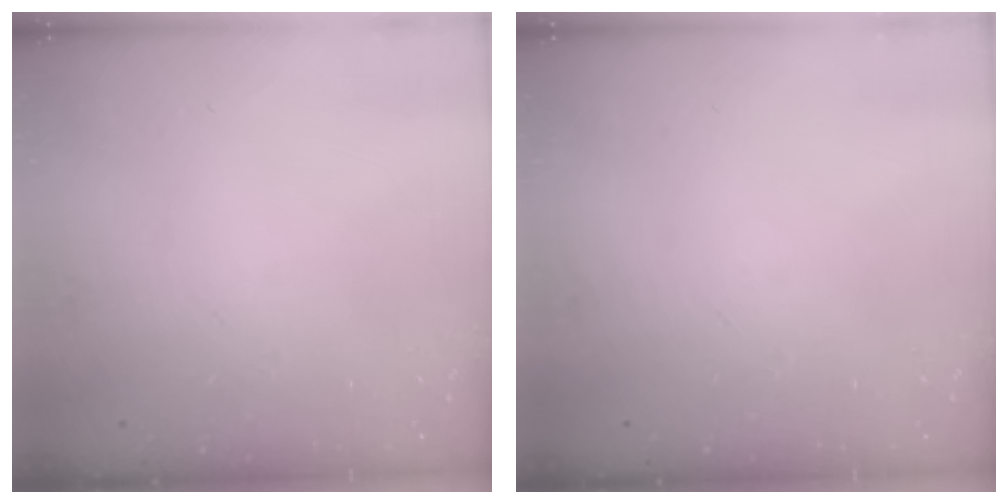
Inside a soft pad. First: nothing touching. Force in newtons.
{"total": 0.0}